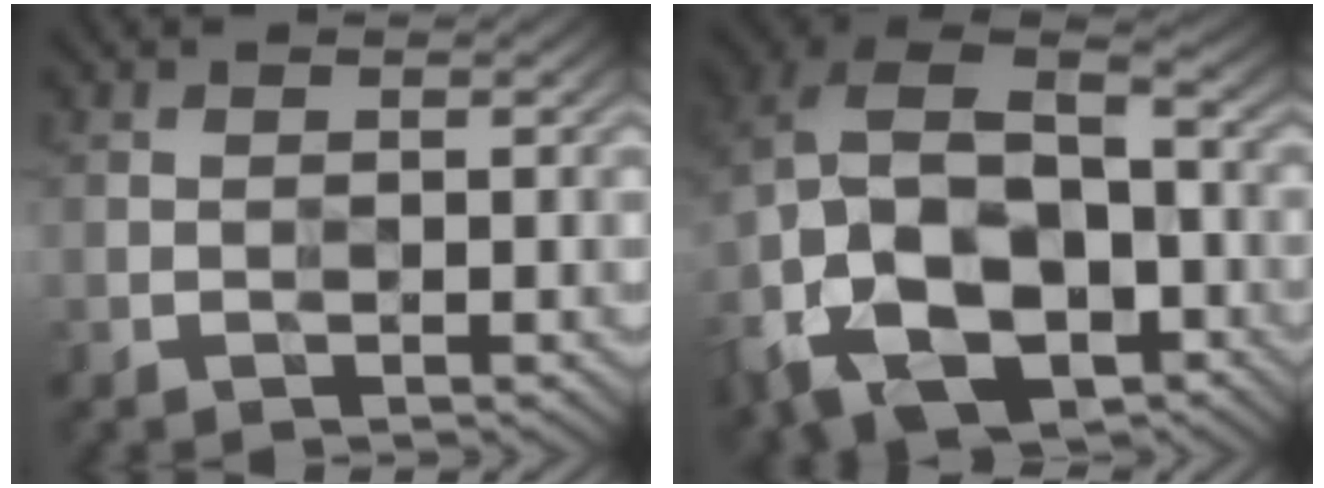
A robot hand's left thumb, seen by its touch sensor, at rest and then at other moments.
{"total": 18.0, "force": [-5.2, 12.1, 12.4], "torque": [-0.269, -0.026, -0.071]}